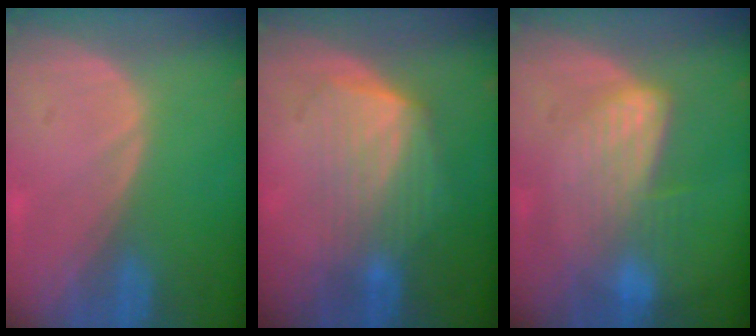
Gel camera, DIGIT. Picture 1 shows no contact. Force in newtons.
{"total": 6.5, "press": 6.1, "slide": 2.1}
{"total": 7.0, "press": 6.1, "slide": 3.5}